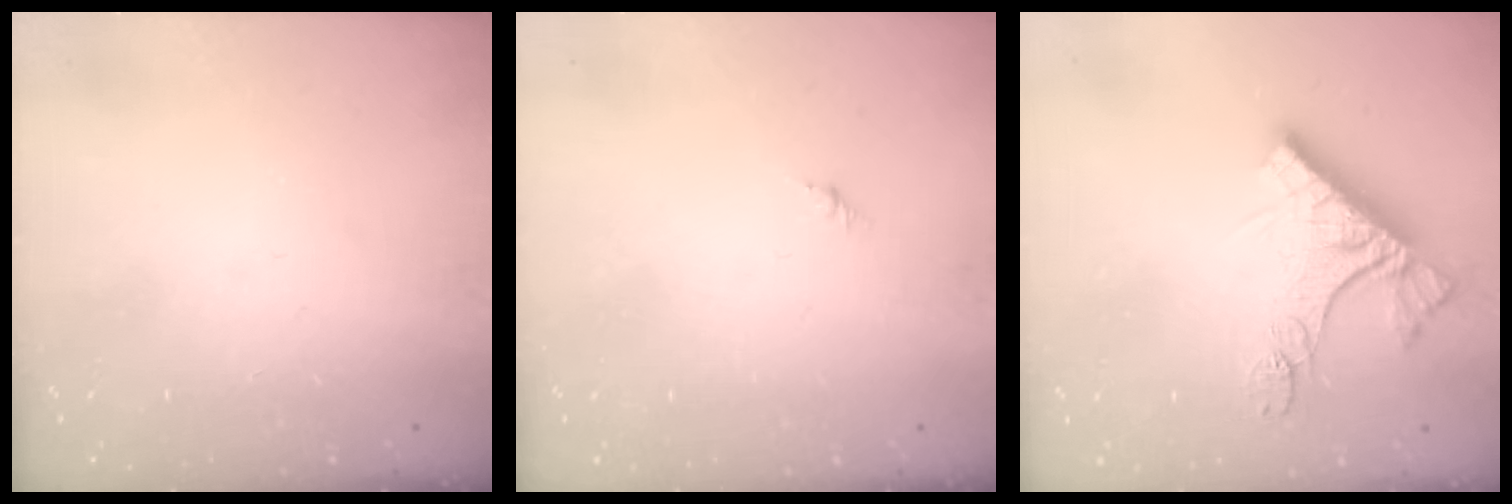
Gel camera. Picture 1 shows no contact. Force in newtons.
{"total": 1.3, "press": 1.2, "slide": 0.5}
{"total": 11.4, "press": 11.4, "slide": 0.3}